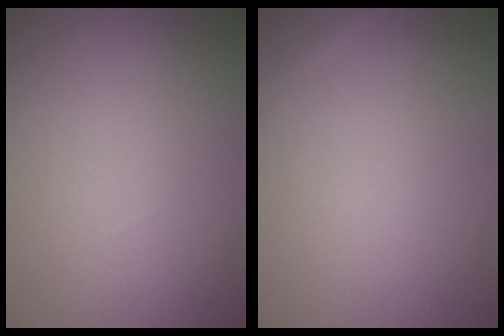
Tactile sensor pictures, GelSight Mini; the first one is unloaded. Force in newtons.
{"total": 1.4, "press": 1.4, "slide": 0.1}